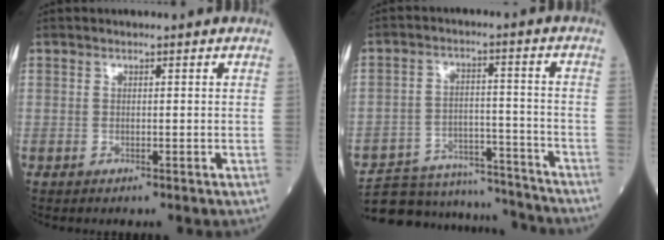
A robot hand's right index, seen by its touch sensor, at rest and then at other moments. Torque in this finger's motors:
{"motor_torque": [-0.39, -0.32, -1.05, -0.21]}